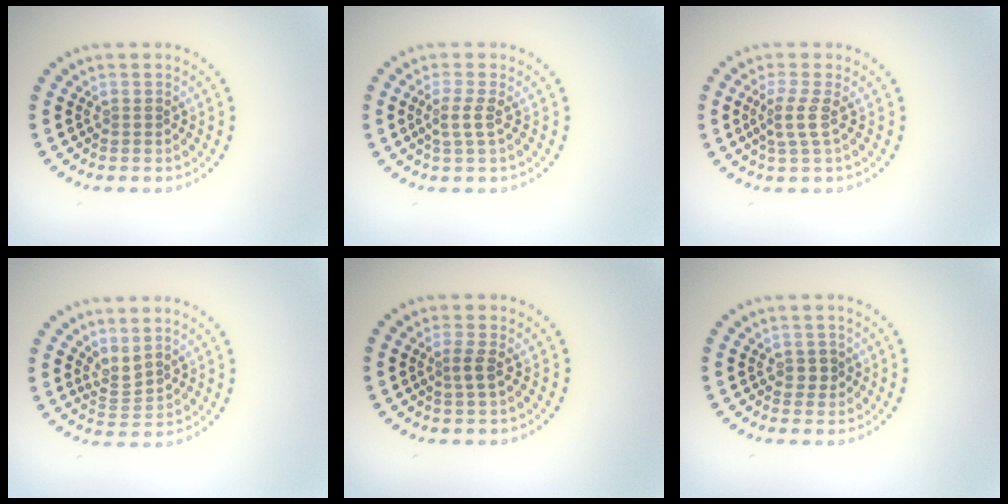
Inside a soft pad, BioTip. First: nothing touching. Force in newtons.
{"total": 1.7, "press": 1.3, "slide": 1.1}
{"total": 2.1, "press": 1.6, "slide": 1.3}
{"total": 2.1, "press": 1.4, "slide": 1.5}
{"total": 1.4, "press": 1.1, "slide": 0.8}
{"total": 1.2, "press": 1.1, "slide": 0.4}